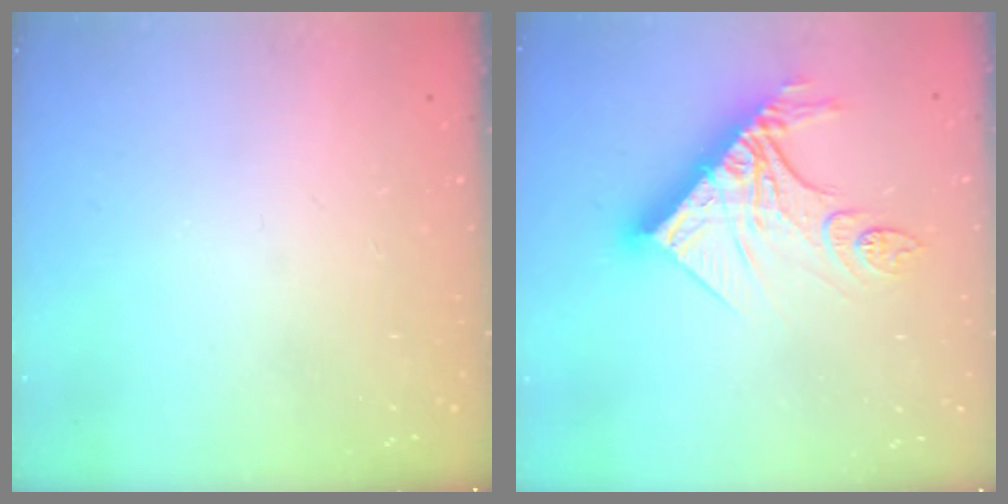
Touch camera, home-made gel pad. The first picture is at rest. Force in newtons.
{"total": 17.4, "press": 17.3, "slide": 2.0}